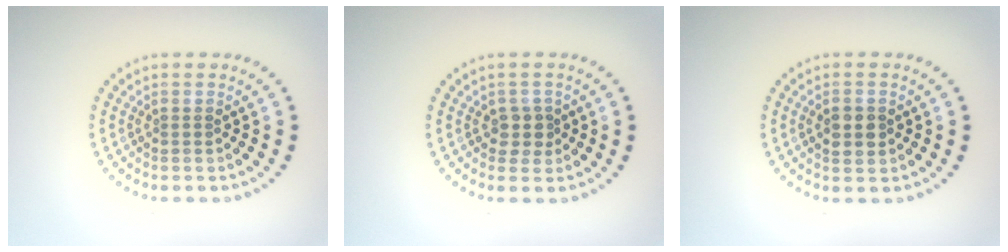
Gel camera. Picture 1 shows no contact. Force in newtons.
{"total": 1.8, "press": 1.6, "slide": 0.9}
{"total": 2.8, "press": 2.8, "slide": 0.2}